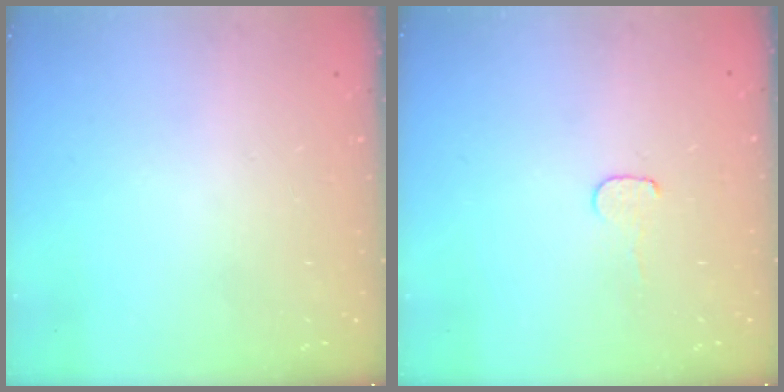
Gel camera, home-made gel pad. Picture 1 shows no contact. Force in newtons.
{"total": 4.1, "press": 4.1, "slide": 0.4}